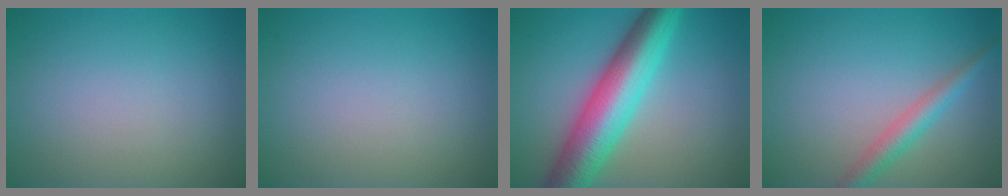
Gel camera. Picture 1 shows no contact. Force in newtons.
{"total": 0.0}
{"total": 9.5, "press": 9.5, "slide": 0.1}
{"total": 2.7, "press": 2.7, "slide": 0.1}